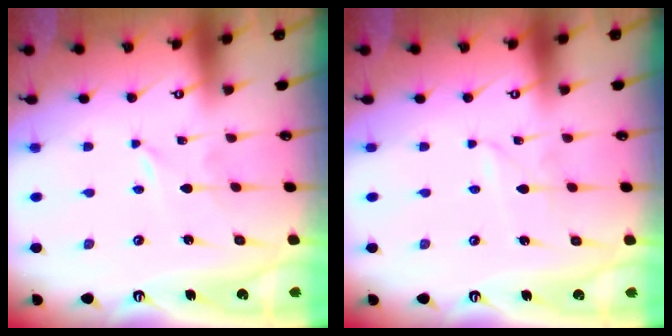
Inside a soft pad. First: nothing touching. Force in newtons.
{"total": 1.7, "press": 1.7, "slide": 0.2}